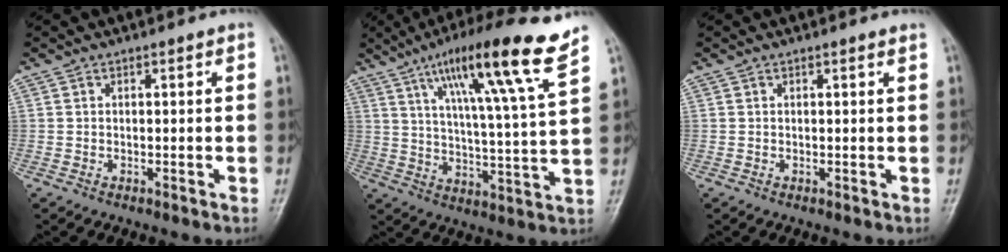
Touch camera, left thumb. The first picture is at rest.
{"total": 17.2, "force": [10.4, 0.2, 13.7], "torque": [-0.212, -0.043, 0.161]}
{"total": 0.6, "force": [0.5, -0.1, 0.3], "torque": [-0.011, -0.001, 0.008]}